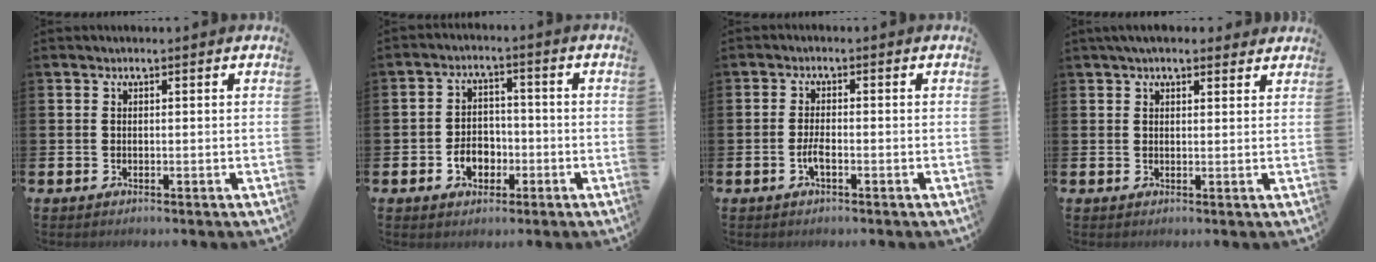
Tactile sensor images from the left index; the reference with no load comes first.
{"total": 4.1, "force": [-1.7, 3.2, 2.0], "torque": [-0.028, 0.000, -0.038]}
{"total": 2.1, "force": [-0.8, 0.6, 1.8], "torque": [-0.026, -0.001, -0.017]}
{"total": 3.1, "force": [2.8, 0.9, 1.2], "torque": [-0.023, -0.003, 0.049]}